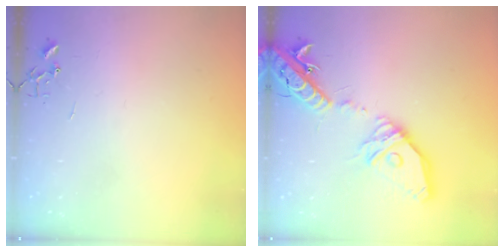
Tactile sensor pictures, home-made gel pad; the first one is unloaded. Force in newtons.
{"total": 23.1, "press": 22.8, "slide": 3.6}